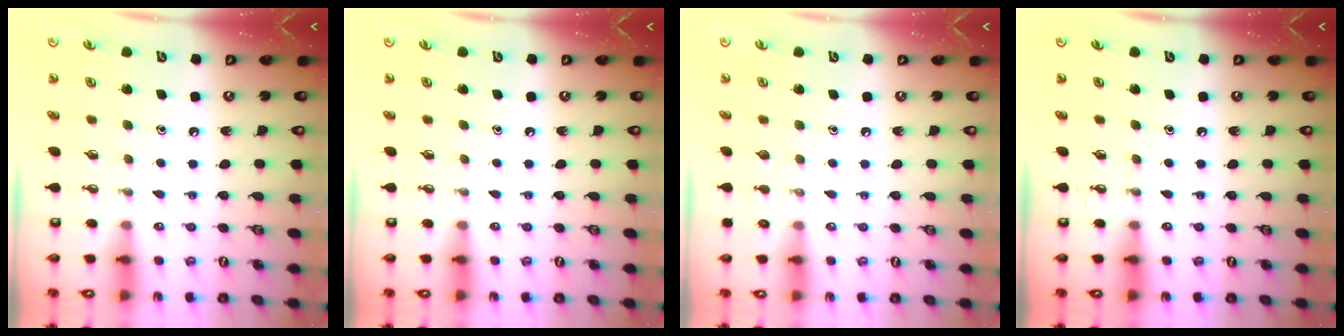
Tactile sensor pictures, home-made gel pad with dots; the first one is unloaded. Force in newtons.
{"total": 0.0}
{"total": 0.0}
{"total": 0.0}